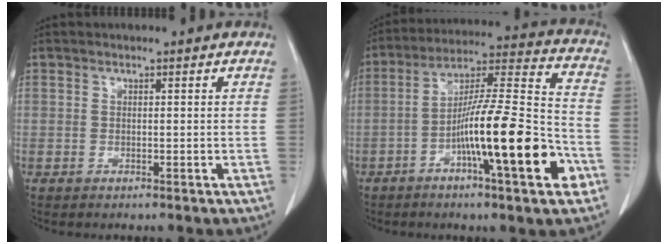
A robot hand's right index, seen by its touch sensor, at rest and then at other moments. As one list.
[{"total": 18.8, "force": [-6.9, 1.3, 17.5], "torque": [-0.279, 0.001, -0.110]}]